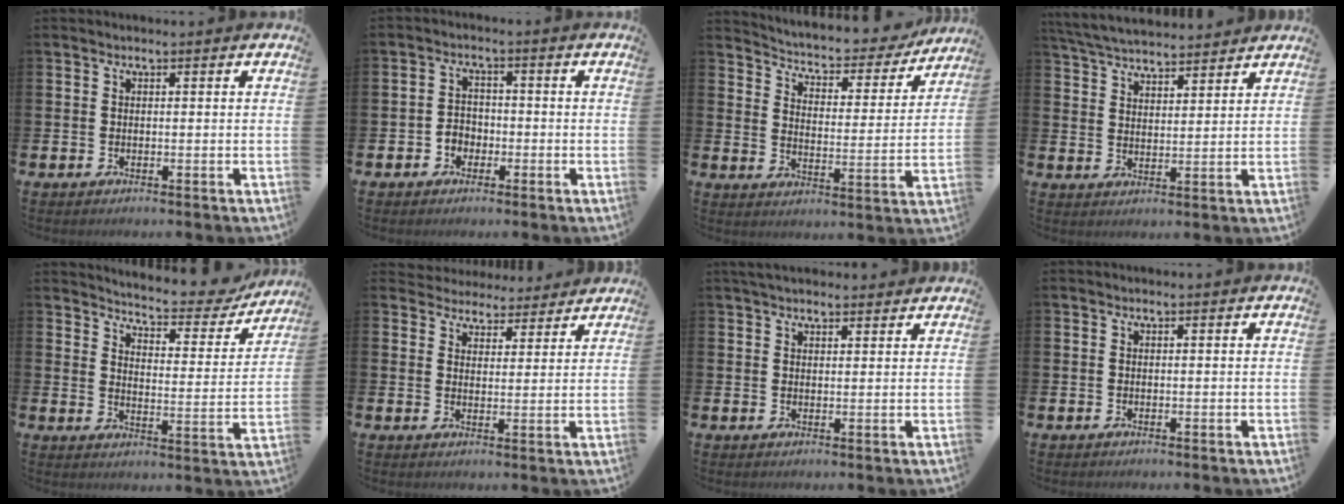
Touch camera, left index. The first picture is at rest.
{"total": 2.6, "force": [-1.3, 2.1, 0.8], "torque": [-0.014, 0.005, -0.031]}
{"total": 4.6, "force": [4.3, 1.3, 0.9], "torque": [-0.044, -0.037, 0.065]}
{"total": 5.6, "force": [5.5, 0.8, 0.7], "torque": [-0.035, -0.027, 0.100]}
{"total": 5.6, "force": [5.4, 0.9, 1.2], "torque": [-0.042, -0.044, 0.087]}
{"total": 3.9, "force": [3.6, 1.3, -0.4], "torque": [-0.005, -0.027, 0.063]}
{"total": 3.0, "force": [2.8, 0.9, 0.7], "torque": [-0.008, -0.008, 0.049]}
{"total": 0.0}